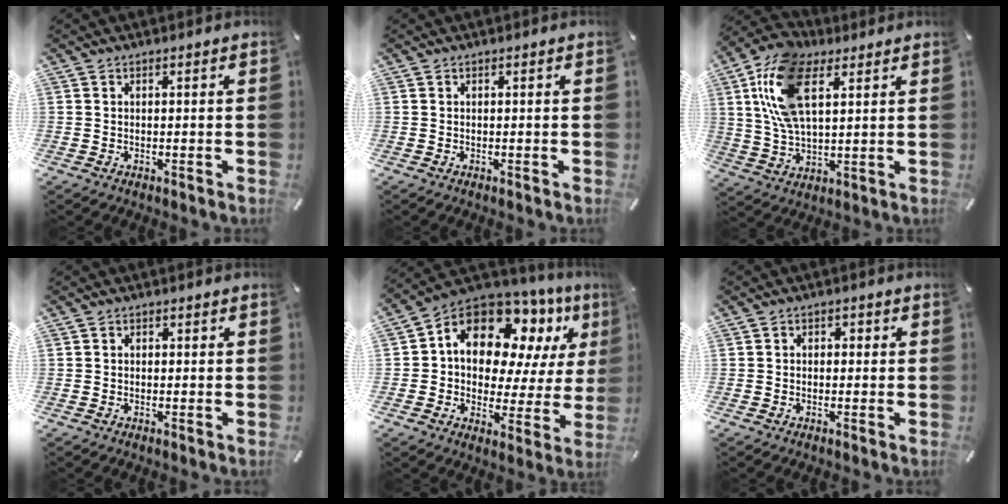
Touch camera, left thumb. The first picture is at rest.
{"total": 0.0}
{"total": 15.9, "force": [6.6, 8.7, 11.6], "torque": [-0.272, 0.000, 0.117]}
{"total": 0.8, "force": [-0.1, 0.7, 0.2], "torque": [-0.003, 0.006, -0.004]}
{"total": 14.2, "force": [7.9, 9.5, 7.0], "torque": [-0.128, -0.053, 0.143]}
{"total": 1.7, "force": [-0.7, 1.4, 0.7], "torque": [-0.013, 0.010, -0.016]}